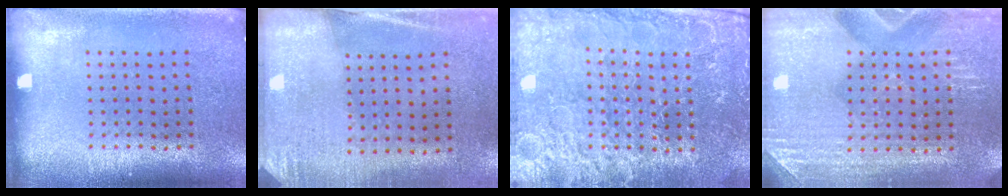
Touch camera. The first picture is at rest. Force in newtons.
{"total": 2.6, "press": 2.2, "slide": 1.3}
{"total": 4.0, "press": 3.8, "slide": 0.9}
{"total": 3.1, "press": 3.1, "slide": 0.1}